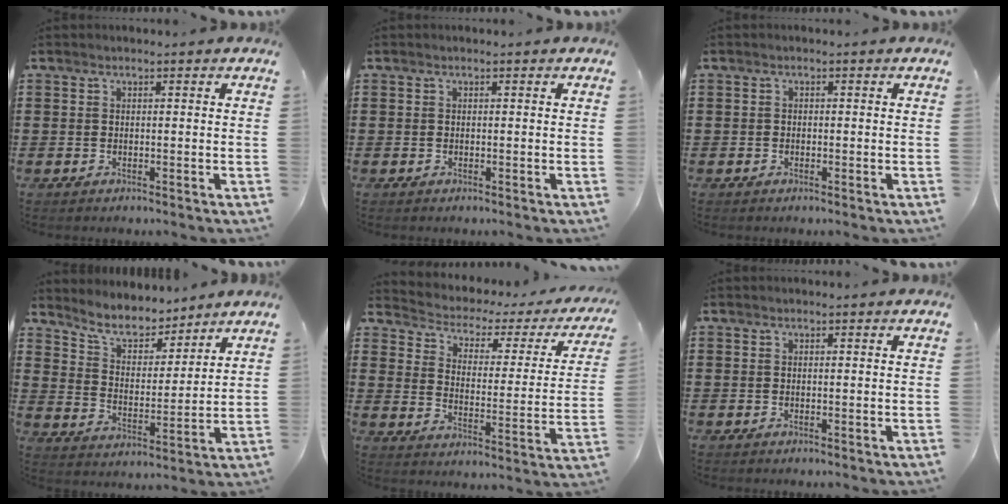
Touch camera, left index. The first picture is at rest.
{"total": 0.0}
{"total": 0.6, "force": [-0.3, 0.5, 0.2], "torque": [-0.005, 0.001, -0.006]}
{"total": 6.8, "force": [6.3, 1.7, 2.0], "torque": [-0.068, -0.032, 0.112]}
{"total": 2.1, "force": [1.4, 1.4, 0.8], "torque": [-0.032, -0.016, 0.014]}
{"total": 0.0}